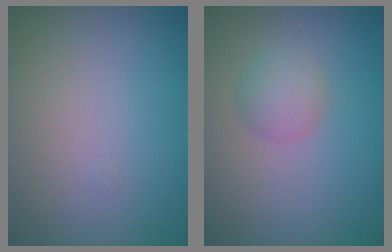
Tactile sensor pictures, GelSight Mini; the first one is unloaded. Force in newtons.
{"total": 2.2, "press": 2.2, "slide": 0.1}